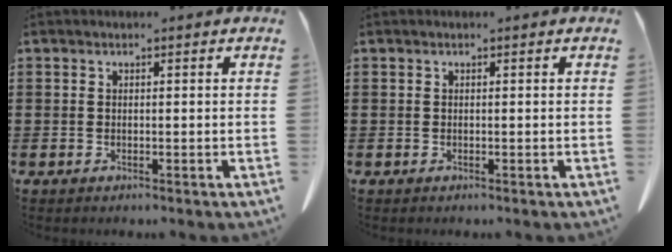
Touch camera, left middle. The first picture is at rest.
{"total": 0.0}